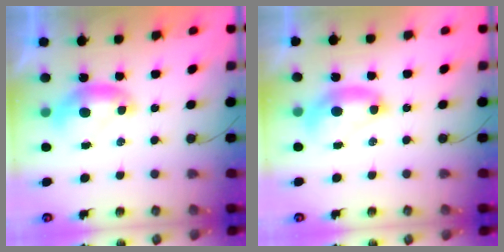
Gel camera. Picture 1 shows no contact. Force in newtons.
{"total": 2.5, "press": 2.5, "slide": 0.1}